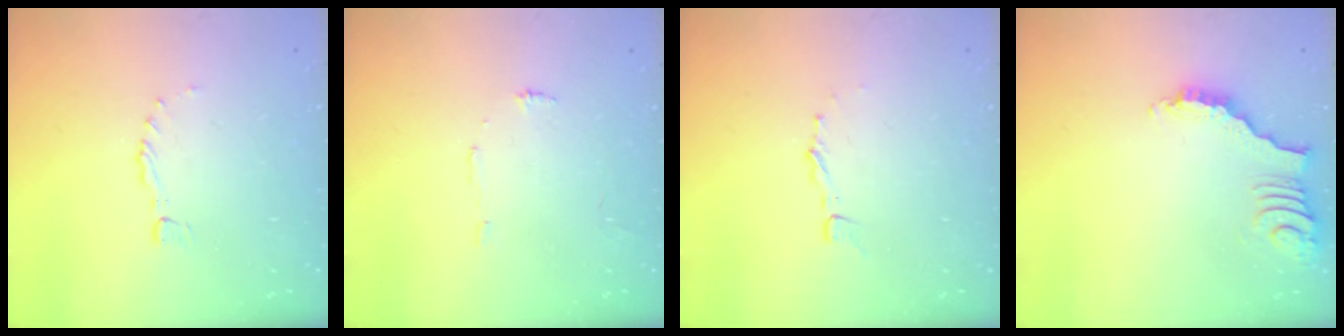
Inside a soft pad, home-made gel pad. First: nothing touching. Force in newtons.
{"total": 4.7, "press": 4.7, "slide": 0.3}
{"total": 2.9, "press": 2.9, "slide": 0.3}
{"total": 2.9, "press": 2.9, "slide": 0.6}